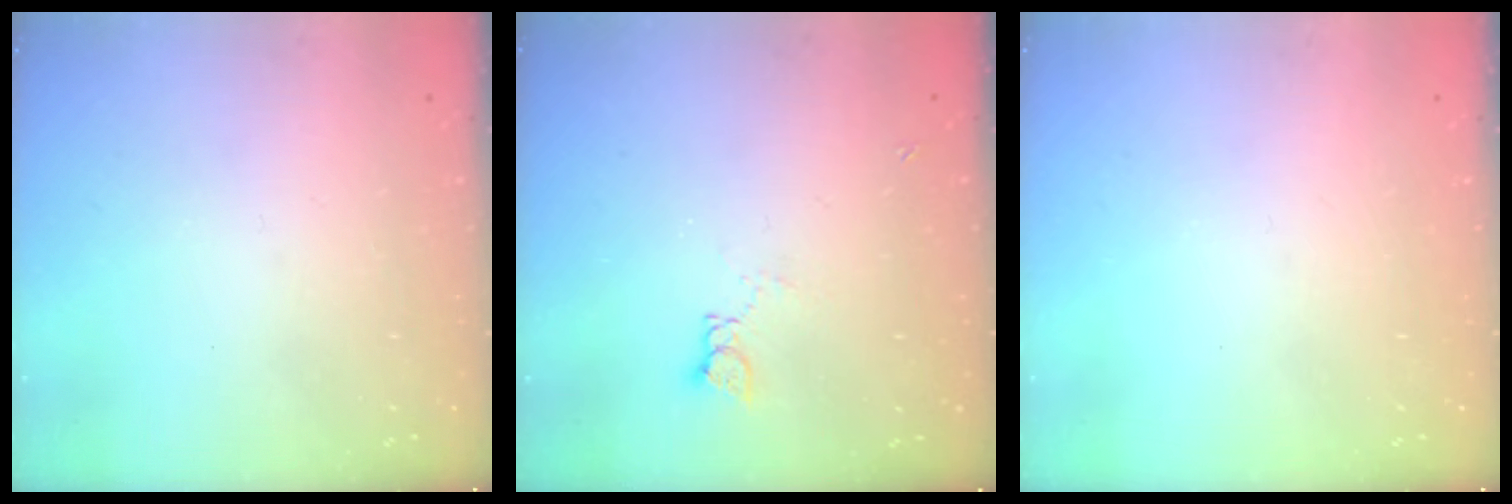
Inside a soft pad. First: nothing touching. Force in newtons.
{"total": 2.8, "press": 2.8, "slide": 0.4}
{"total": 0.0}